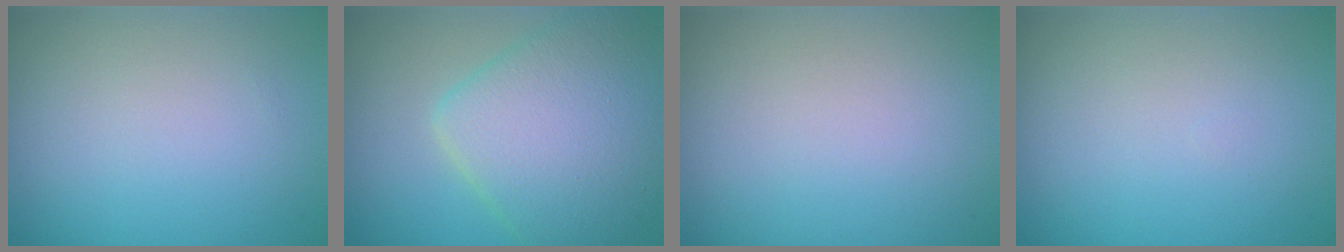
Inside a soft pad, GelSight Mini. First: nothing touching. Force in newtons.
{"total": 7.0, "press": 7.0, "slide": 0.3}
{"total": 0.0}
{"total": 0.0}